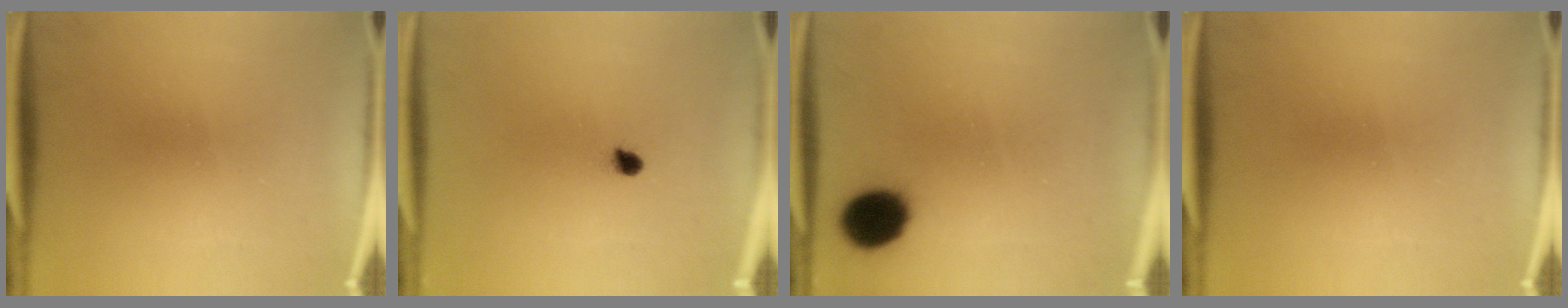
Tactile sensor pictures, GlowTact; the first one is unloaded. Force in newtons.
{"total": 1.8}
{"total": 10.3}
{"total": 0.0}